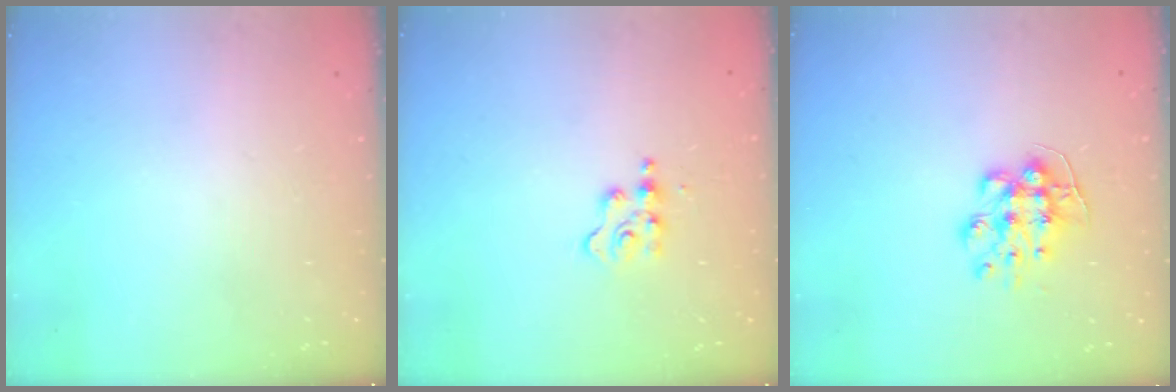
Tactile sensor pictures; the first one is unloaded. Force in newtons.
{"total": 4.0, "press": 4.0, "slide": 0.6}
{"total": 9.0, "press": 9.0, "slide": 0.2}